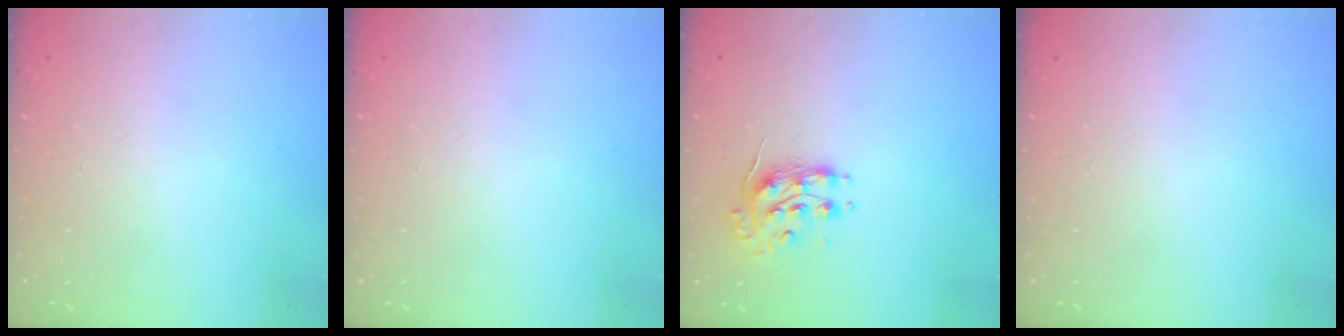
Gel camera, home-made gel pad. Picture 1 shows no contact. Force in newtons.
{"total": 0.0}
{"total": 8.6, "press": 8.6, "slide": 0.3}
{"total": 0.0}